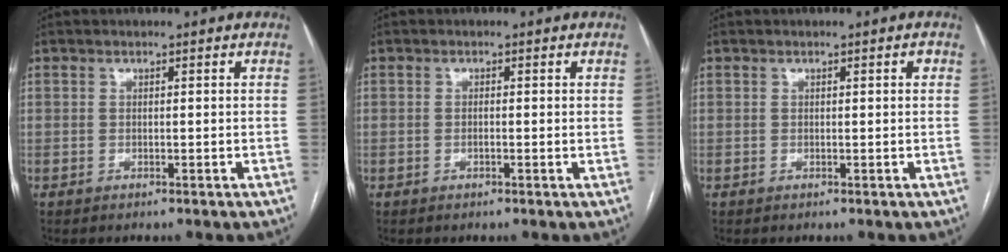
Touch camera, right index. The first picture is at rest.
{"total": 0.7, "force": [-0.1, 0.1, 0.7], "torque": [-0.013, 0.000, -0.002]}
{"total": 0.8, "force": [0.2, 0.2, 0.7], "torque": [-0.010, 0.003, 0.002]}